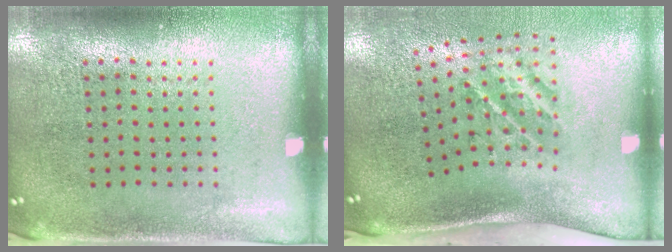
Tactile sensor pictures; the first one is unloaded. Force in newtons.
{"total": 2.3, "press": 1.3, "slide": 1.9}